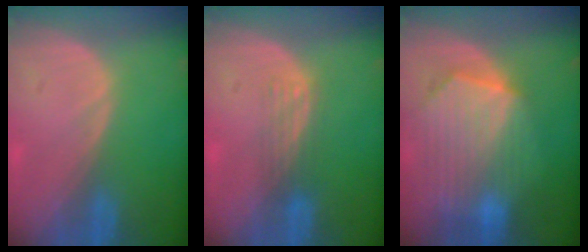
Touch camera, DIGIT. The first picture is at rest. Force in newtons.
{"total": 2.9, "press": 2.7, "slide": 1.2}
{"total": 10.3, "press": 8.9, "slide": 5.3}